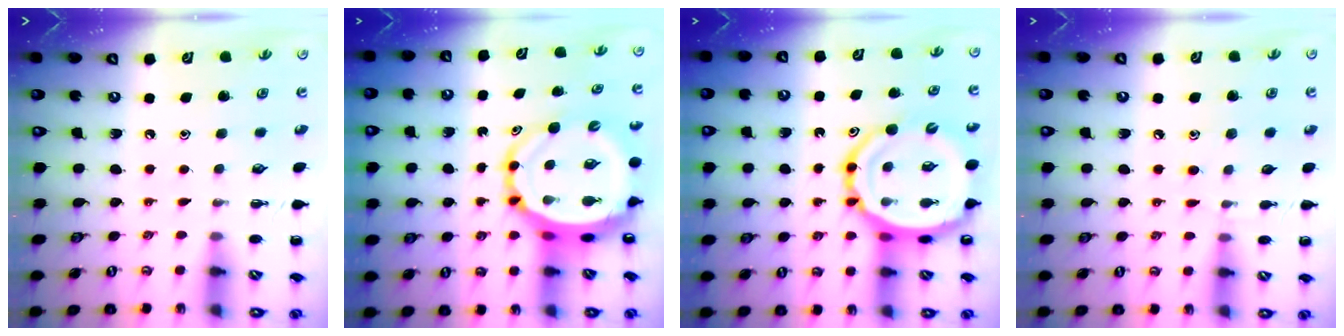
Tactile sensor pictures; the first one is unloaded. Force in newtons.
{"total": 10.5, "press": 10.1, "slide": 3.1}
{"total": 15.9, "press": 15.4, "slide": 3.9}
{"total": 5.9, "press": 5.7, "slide": 1.6}